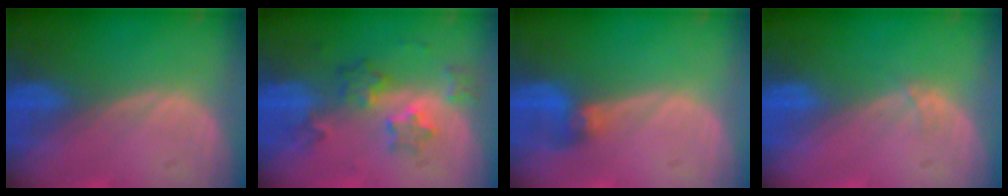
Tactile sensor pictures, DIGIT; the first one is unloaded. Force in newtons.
{"total": 6.1, "press": 5.5, "slide": 2.7}
{"total": 2.9, "press": 2.6, "slide": 1.2}
{"total": 0.5, "press": 0.5, "slide": 0.1}